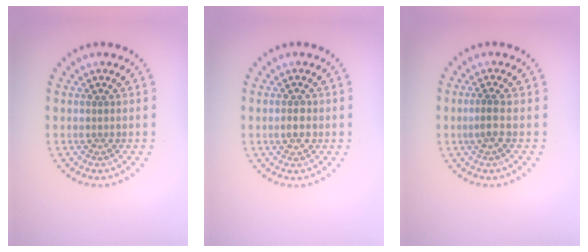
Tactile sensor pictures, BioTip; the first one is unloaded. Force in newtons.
{"total": 1.4, "press": 1.4, "slide": 0.1}
{"total": 1.1, "press": 0.9, "slide": 0.6}